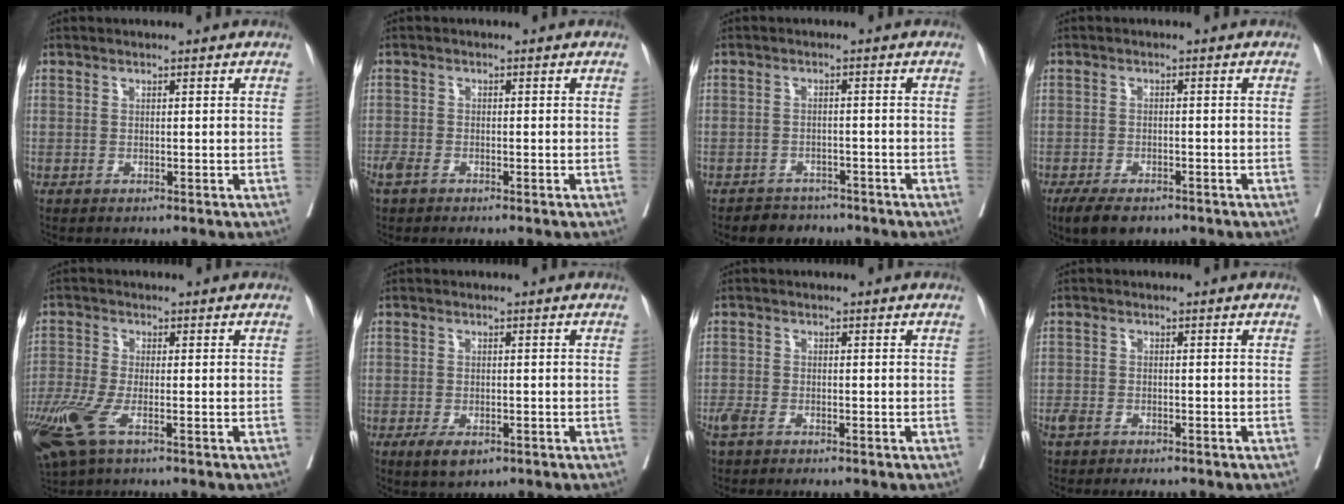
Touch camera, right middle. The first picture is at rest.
{"total": 3.2, "force": [-2.3, 1.4, 1.8], "torque": [-0.042, -0.008, -0.042]}
{"total": 4.4, "force": [-3.8, 2.2, 0.1], "torque": [-0.002, 0.005, -0.054]}
{"total": 6.4, "force": [-4.7, 2.5, 3.5], "torque": [-0.052, -0.008, -0.071]}
{"total": 9.0, "force": [-4.7, 2.8, 7.1], "torque": [-0.169, -0.026, -0.091]}
{"total": 3.9, "force": [-2.2, 1.7, 2.7], "torque": [-0.045, -0.005, -0.032]}
{"total": 4.2, "force": [-2.9, 1.8, 2.5], "torque": [-0.052, -0.009, -0.051]}
{"total": 6.0, "force": [-4.6, 2.6, 2.9], "torque": [-0.055, -0.006, -0.069]}